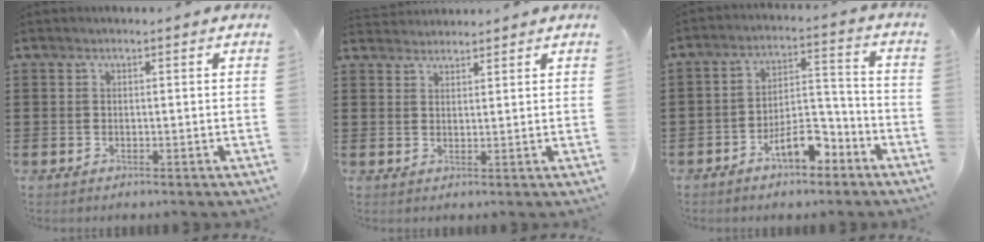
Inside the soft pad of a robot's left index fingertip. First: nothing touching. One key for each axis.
{"total": 2.1, "fx": 2.0, "fy": 0.2, "fz": -0.2, "tx": -0.002, "ty": -0.002, "tz": 0.040}
{"total": 8.1, "fx": -5.1, "fy": 3.3, "fz": 5.4, "tx": -0.088, "ty": 0.021, "tz": -0.089}